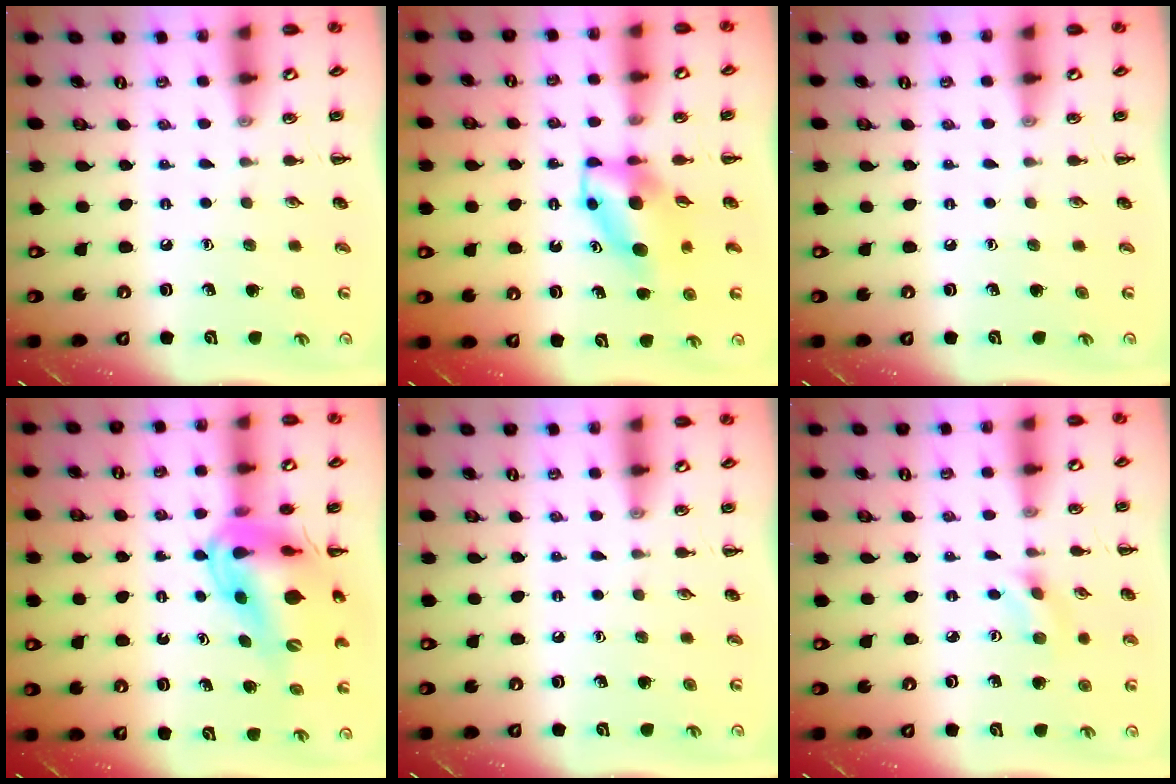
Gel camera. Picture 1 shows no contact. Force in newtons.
{"total": 6.1, "press": 6.0, "slide": 1.1}
{"total": 0.0}
{"total": 16.8, "press": 16.1, "slide": 5.1}
{"total": 0.0}
{"total": 1.9, "press": 1.7, "slide": 0.8}